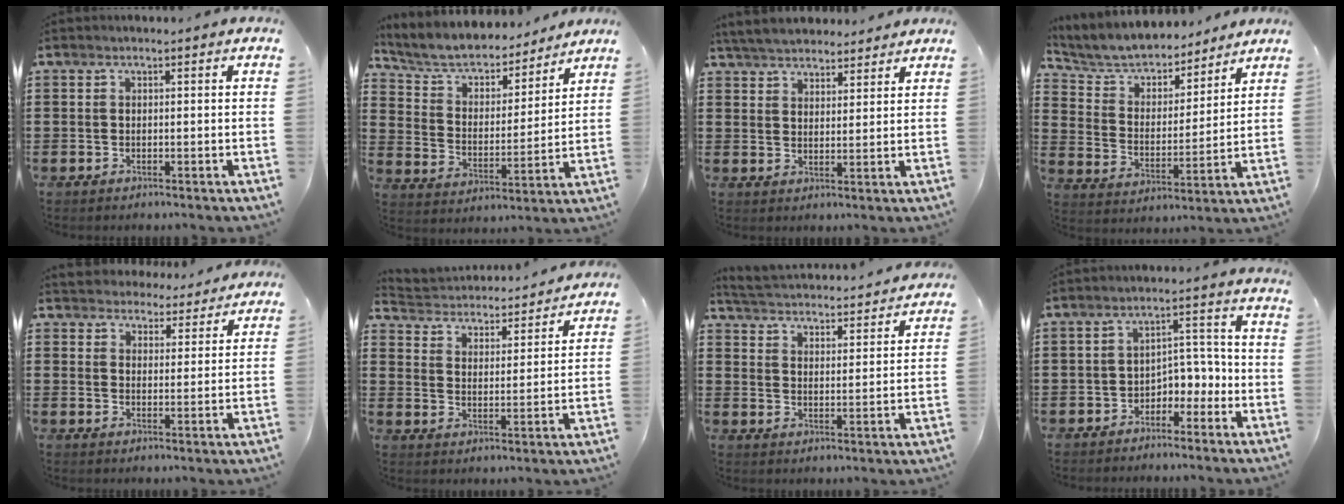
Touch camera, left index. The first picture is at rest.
{"total": 5.5, "force": [4.9, 1.9, 1.5], "torque": [-0.058, -0.035, 0.078]}
{"total": 4.7, "force": [4.5, 1.2, 0.9], "torque": [-0.033, -0.010, 0.083]}
{"total": 5.6, "force": [5.3, 1.8, 0.7], "torque": [-0.049, -0.036, 0.089]}
{"total": 4.4, "force": [4.3, 0.7, -0.3], "torque": [-0.015, -0.023, 0.078]}
{"total": 3.3, "force": [3.3, 0.4, -0.3], "torque": [-0.017, -0.031, 0.048]}
{"total": 3.7, "force": [3.7, -0.3, -0.1], "torque": [-0.022, -0.033, 0.058]}
{"total": 4.1, "force": [-2.9, 2.4, 1.6], "torque": [-0.035, 0.011, -0.061]}